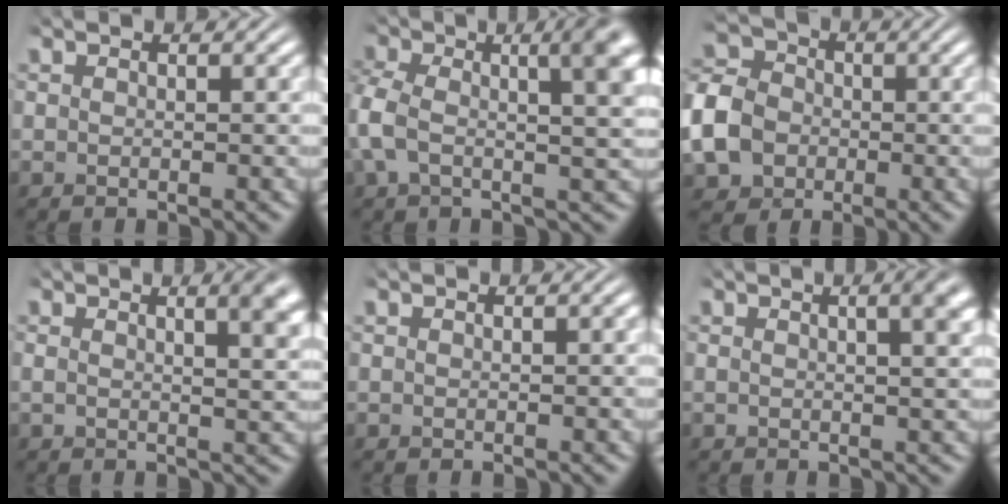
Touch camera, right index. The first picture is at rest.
{"total": 8.5, "force": [1.2, 4.1, 7.3], "torque": [-0.115, 0.003, 0.017]}
{"total": 7.7, "force": [-1.0, 6.8, 3.4], "torque": [-0.087, -0.027, -0.011]}
{"total": 4.3, "force": [1.8, 1.0, 3.8], "torque": [-0.036, 0.008, 0.026]}
{"total": 0.0}
{"total": 3.9, "force": [1.4, 1.1, 3.5], "torque": [-0.026, 0.019, 0.013]}